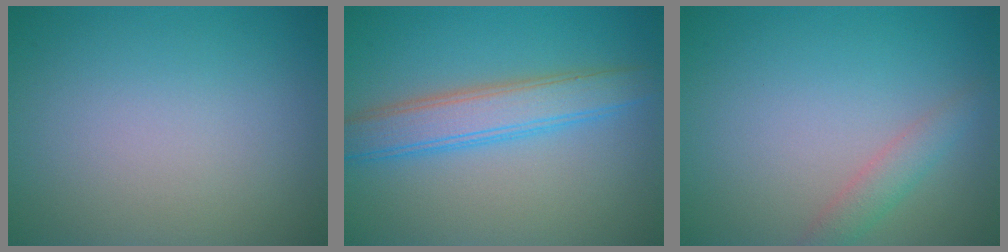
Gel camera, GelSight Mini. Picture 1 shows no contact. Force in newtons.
{"total": 4.5, "press": 4.5, "slide": 0.2}
{"total": 1.8, "press": 1.8, "slide": 0.1}